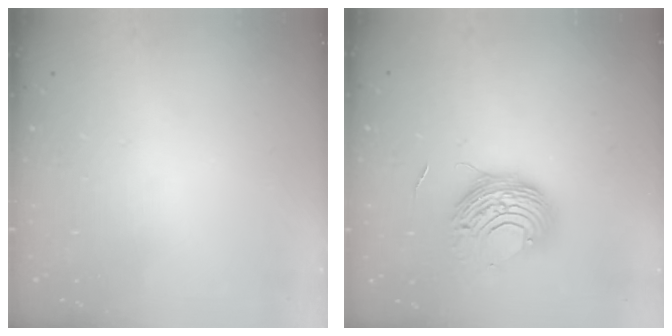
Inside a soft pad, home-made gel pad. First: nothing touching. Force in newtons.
{"total": 10.1, "press": 10.1, "slide": 0.7}